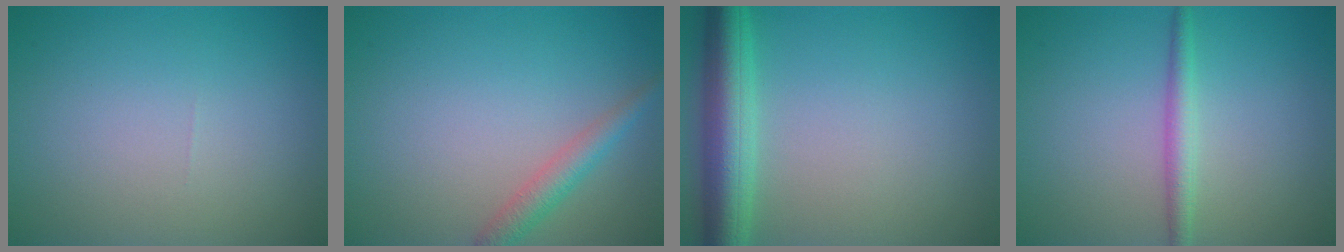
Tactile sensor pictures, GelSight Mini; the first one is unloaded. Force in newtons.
{"total": 2.3, "press": 2.3, "slide": 0.1}
{"total": 5.7, "press": 5.7, "slide": 0.2}
{"total": 2.0, "press": 2.0, "slide": 0.0}